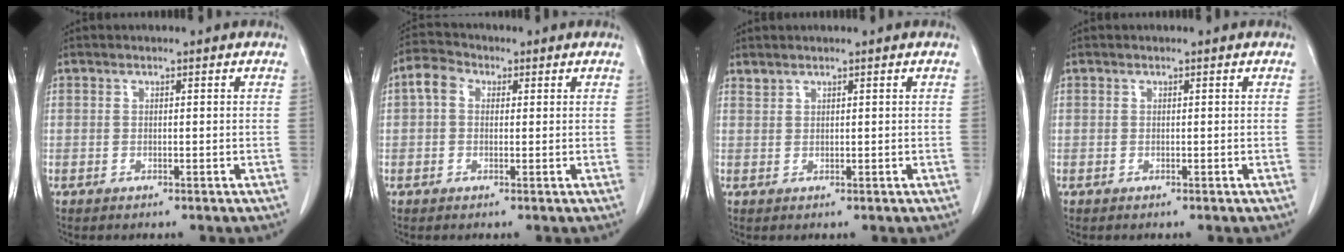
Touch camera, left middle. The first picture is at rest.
{"total": 3.8, "force": [0.9, 2.8, 2.4], "torque": [-0.048, 0.025, 0.013]}
{"total": 0.8, "force": [0.8, 0.1, 0.0], "torque": [-0.005, 0.003, 0.019]}
{"total": 0.0}